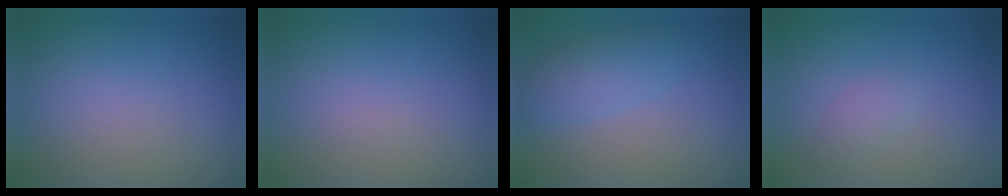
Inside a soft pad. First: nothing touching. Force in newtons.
{"total": 0.0}
{"total": 2.8, "press": 2.8, "slide": 0.1}
{"total": 1.2, "press": 1.2, "slide": 0.0}